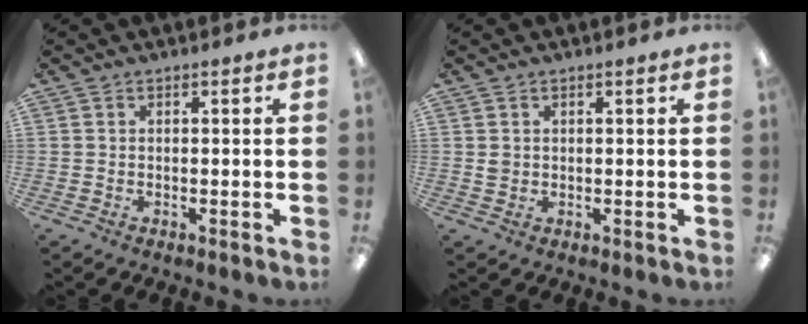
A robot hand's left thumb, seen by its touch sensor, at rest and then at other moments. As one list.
[{"total": 1.4, "force": [0.5, 1.2, 0.3], "torque": [-0.009, 0.003, 0.009]}]